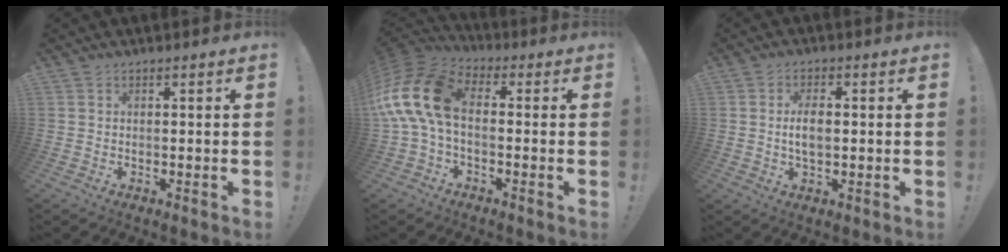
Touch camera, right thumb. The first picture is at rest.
{"total": 17.2, "force": [0.6, 10.6, 13.5], "torque": [-0.259, 0.021, 0.020]}
{"total": 5.2, "force": [-0.2, 2.5, 4.6], "torque": [-0.081, 0.004, -0.008]}